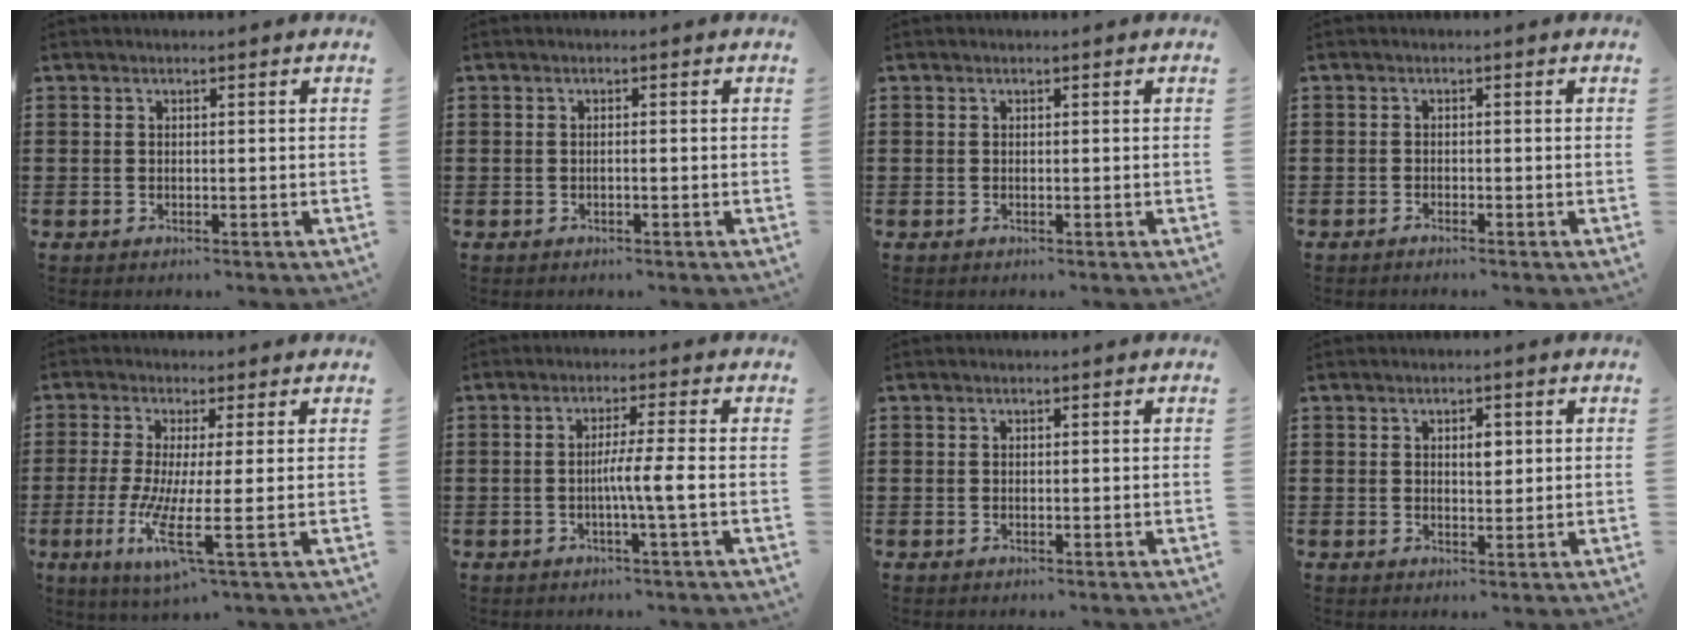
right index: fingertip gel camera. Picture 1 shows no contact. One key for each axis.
{"total": 0.6, "fx": -0.3, "fy": 0.0, "fz": 0.5, "tx": -0.009, "ty": -0.002, "tz": -0.005}
{"total": 0.0}
{"total": 0.8, "fx": -0.8, "fy": 0.0, "fz": 0.1, "tx": -0.005, "ty": -0.001, "tz": -0.016}
{"total": 8.1, "fx": -1.6, "fy": -0.1, "fz": 7.9, "tx": -0.172, "ty": -0.028, "tz": -0.032}
{"total": 4.8, "fx": -0.9, "fy": -0.5, "fz": 4.7, "tx": -0.084, "ty": -0.006, "tz": -0.021}
{"total": 0.0}
{"total": 2.5, "fx": 0.7, "fy": 1.2, "fz": 2.0, "tx": -0.027, "ty": 0.000, "tz": 0.007}